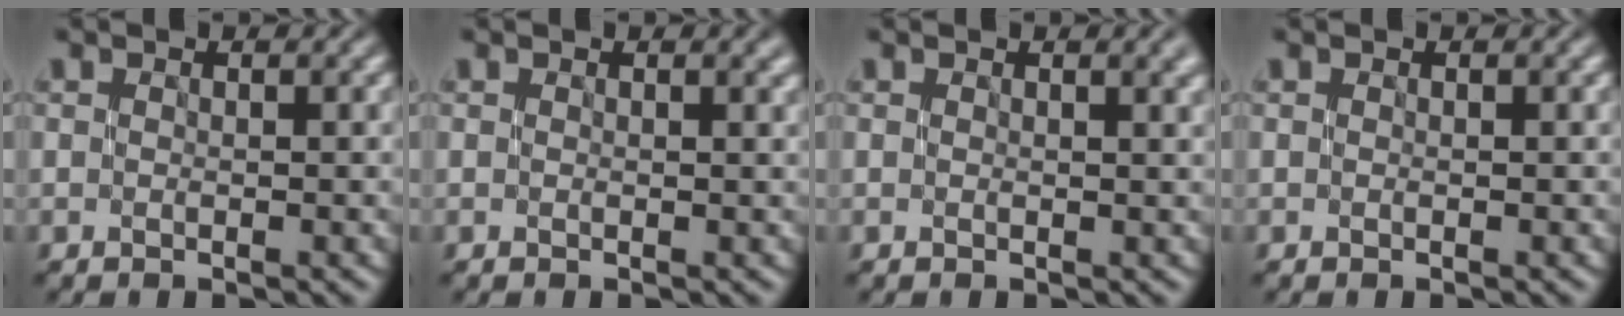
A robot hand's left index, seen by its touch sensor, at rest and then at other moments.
{"total": 0.8, "force": [0.2, 0.3, 0.7], "torque": [-0.007, 0.001, -0.001]}
{"total": 2.0, "force": [0.5, 0.8, 1.7], "torque": [-0.013, 0.008, 0.002]}
{"total": 0.0}